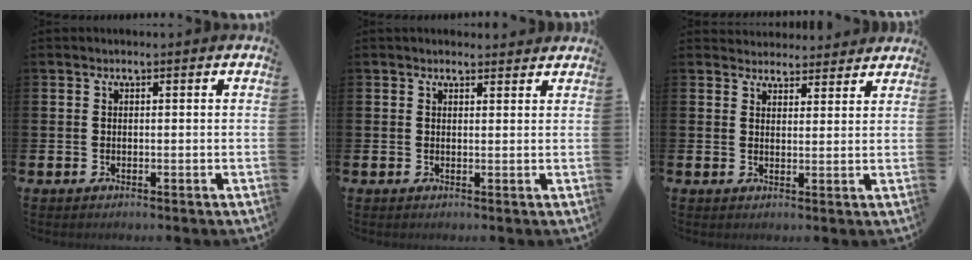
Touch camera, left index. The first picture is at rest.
{"total": 1.6, "force": [1.5, 0.4, 0.1], "torque": [0.006, -0.003, 0.026]}
{"total": 3.6, "force": [3.5, 1.0, -0.2], "torque": [0.006, -0.019, 0.063]}